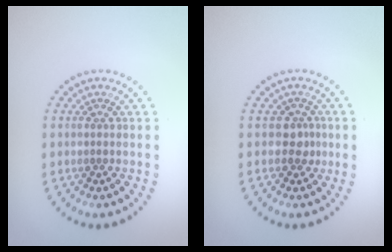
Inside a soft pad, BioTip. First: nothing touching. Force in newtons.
{"total": 1.5, "press": 1.2, "slide": 0.9}